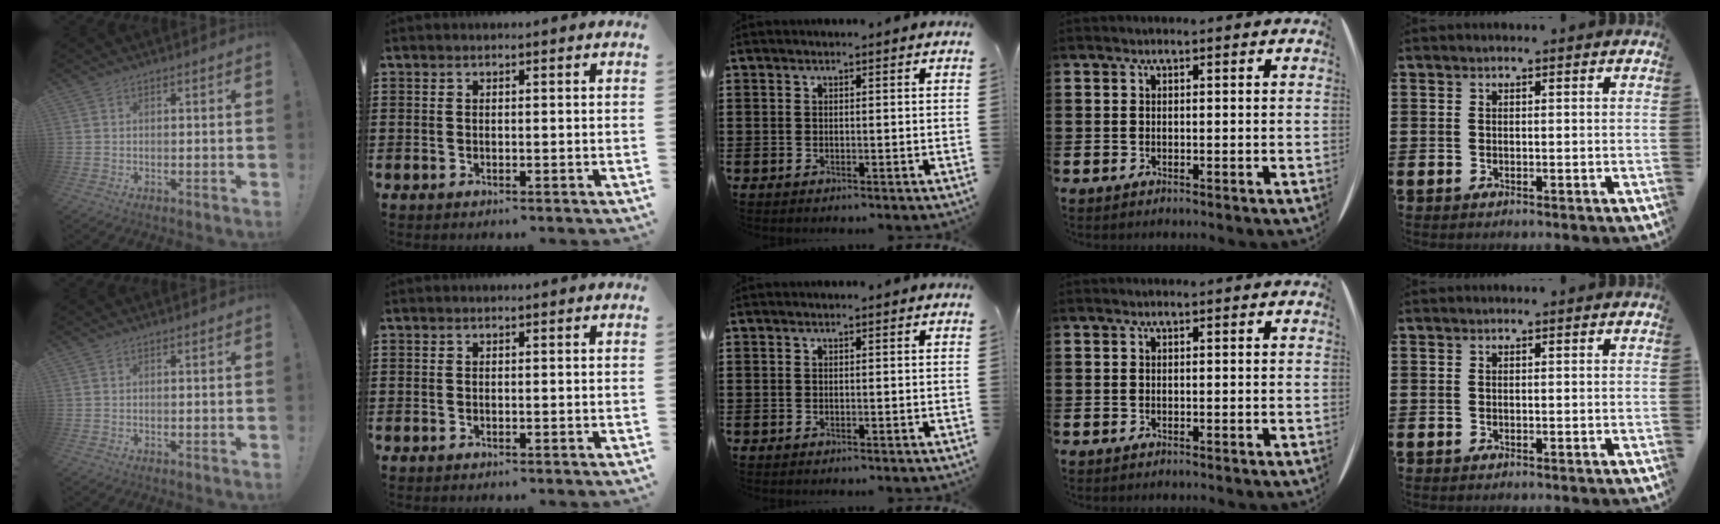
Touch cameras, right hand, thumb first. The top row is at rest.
{}